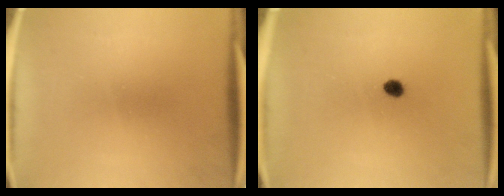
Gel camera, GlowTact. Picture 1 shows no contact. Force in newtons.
{"total": 2.1}